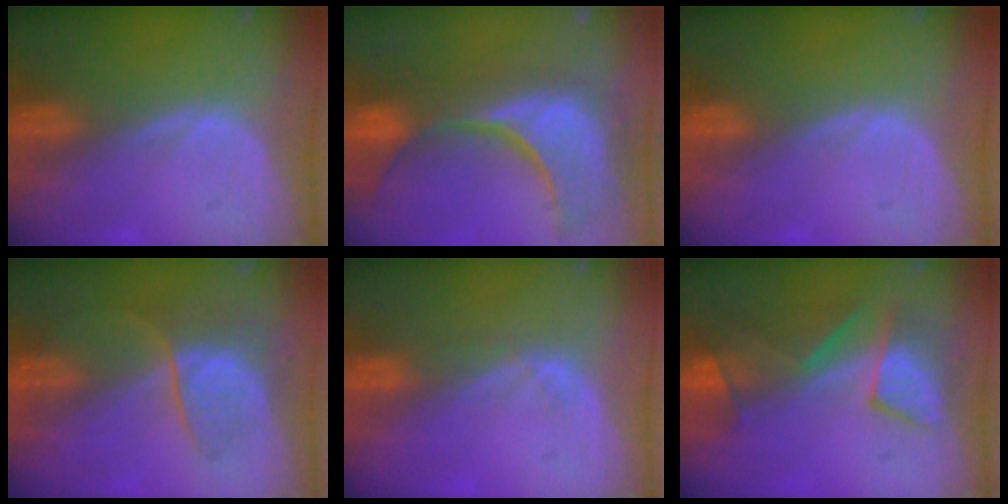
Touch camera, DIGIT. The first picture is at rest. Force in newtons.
{"total": 15.2, "press": 12.2, "slide": 9.1}
{"total": 0.0}
{"total": 6.6, "press": 6.2, "slide": 2.3}
{"total": 1.7, "press": 1.5, "slide": 0.8}
{"total": 7.8, "press": 7.6, "slide": 1.6}